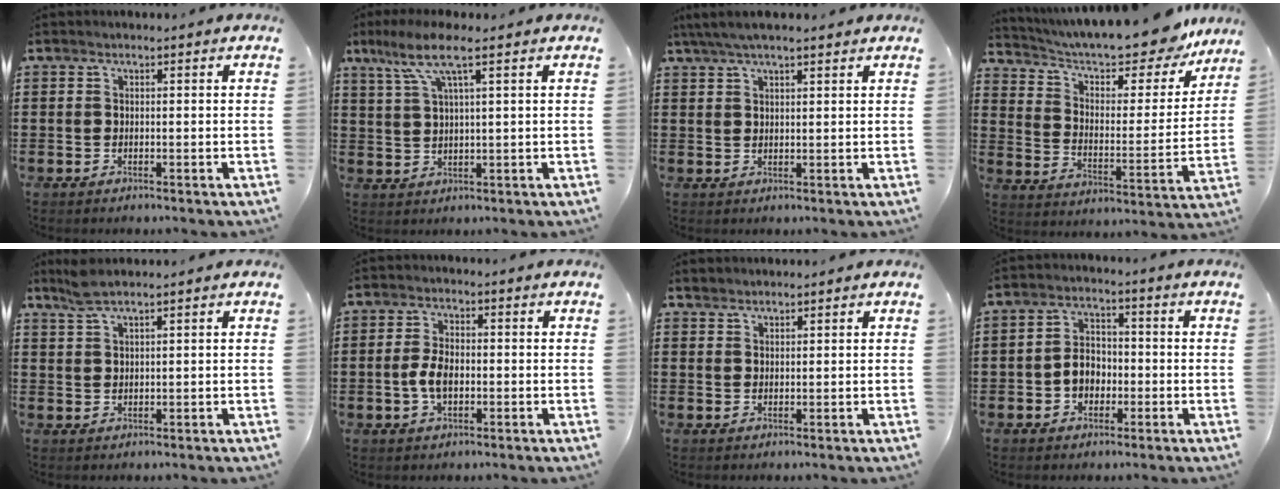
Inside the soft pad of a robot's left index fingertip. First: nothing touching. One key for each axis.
{"total": 6.9, "fx": 3.5, "fy": 1.1, "fz": 5.9, "tx": -0.131, "ty": 0.004, "tz": 0.057}
{"total": 3.9, "fx": 2.9, "fy": 0.8, "fz": 2.5, "tx": -0.053, "ty": 0.003, "tz": 0.052}
{"total": 9.7, "fx": 8.9, "fy": 1.3, "fz": 3.7, "tx": -0.088, "ty": -0.067, "tz": 0.145}
{"total": 3.0, "fx": 2.3, "fy": 0.3, "fz": 1.9, "tx": -0.042, "ty": 0.003, "tz": 0.042}
{"total": 4.5, "fx": -0.8, "fy": 2.4, "fz": 3.7, "tx": -0.089, "ty": 0.000, "tz": -0.020}
{"total": 1.5, "fx": 1.4, "fy": 0.3, "fz": -0.2, "tx": 0.001, "ty": 0.001, "tz": 0.028}
{"total": 4.5, "fx": -1.3, "fy": 3.3, "fz": 2.6, "tx": -0.062, "ty": 0.007, "tz": -0.029}